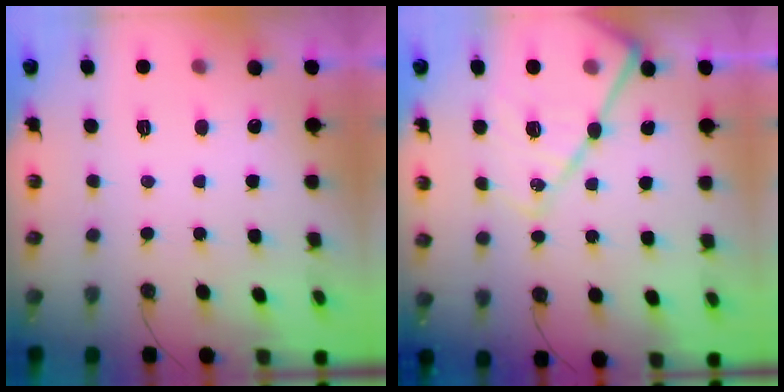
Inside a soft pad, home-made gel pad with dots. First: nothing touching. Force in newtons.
{"total": 18.3, "press": 18.2, "slide": 1.8}